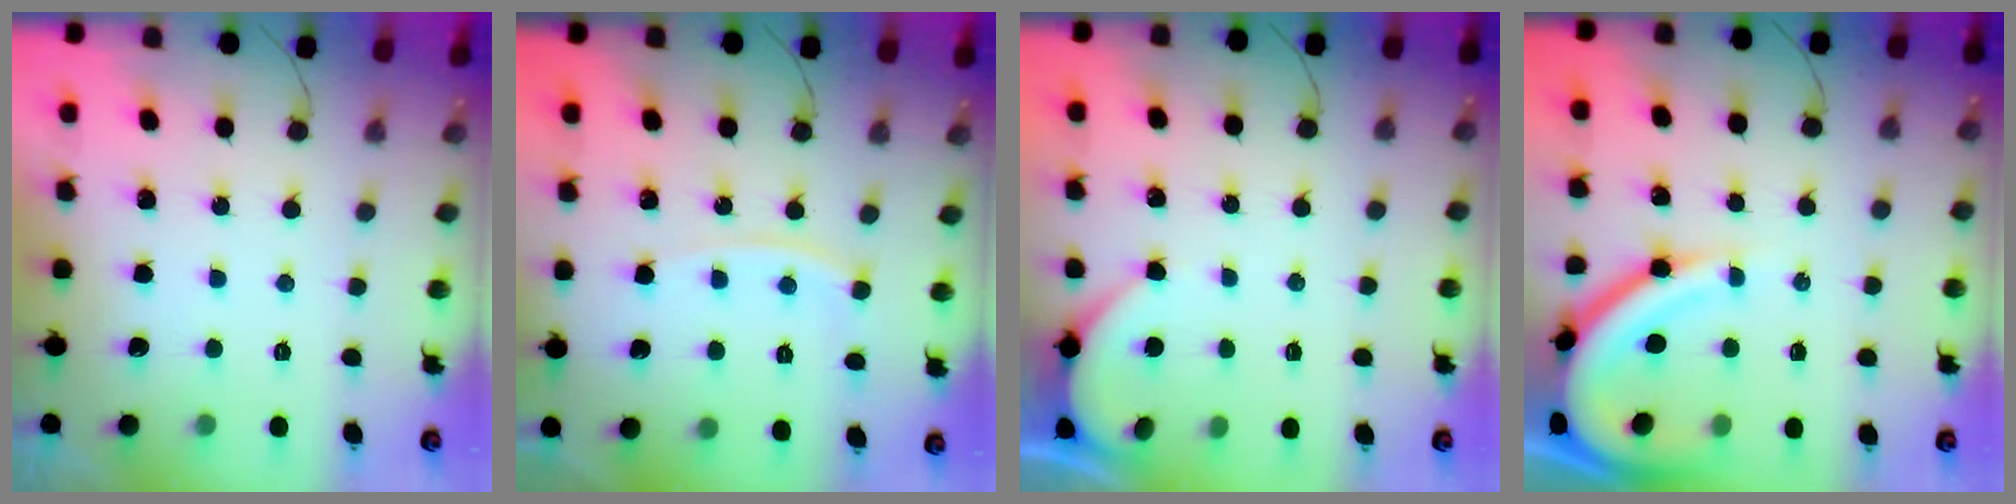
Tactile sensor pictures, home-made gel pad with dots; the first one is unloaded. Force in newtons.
{"total": 4.6, "press": 4.5, "slide": 0.7}
{"total": 2.7, "press": 2.7, "slide": 0.1}
{"total": 13.6, "press": 13.5, "slide": 1.3}